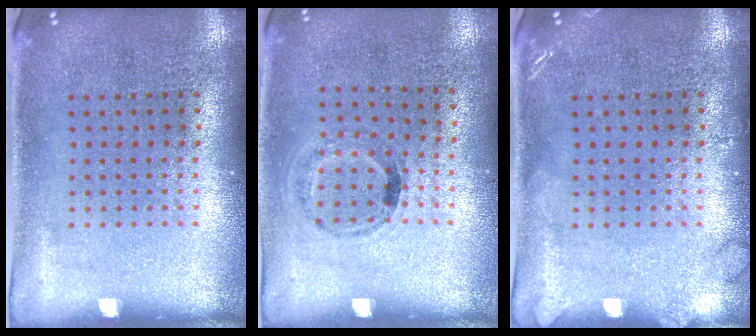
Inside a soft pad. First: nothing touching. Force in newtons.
{"total": 1.1, "press": 0.7, "slide": 0.8}
{"total": 1.3, "press": 1.3, "slide": 0.2}